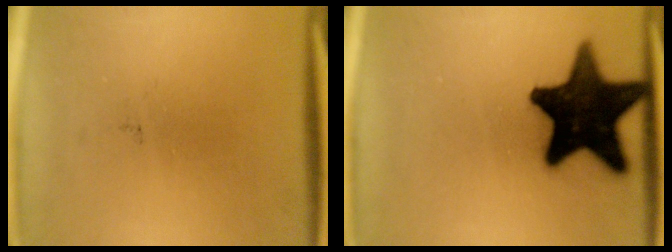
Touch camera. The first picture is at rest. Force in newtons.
{"total": 19.8}